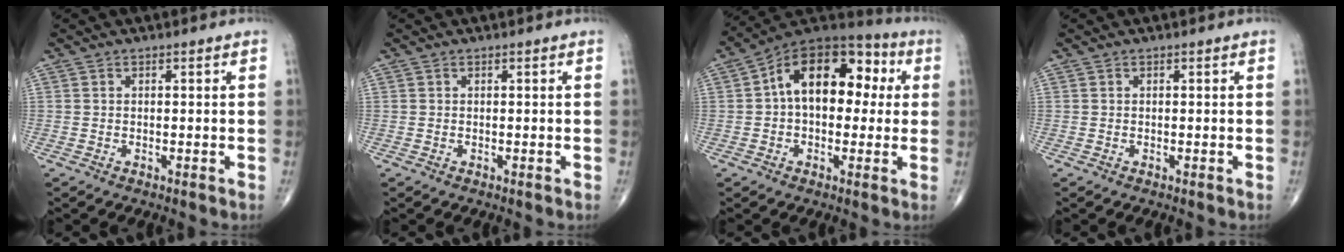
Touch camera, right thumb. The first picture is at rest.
{"total": 0.0}
{"total": 16.4, "force": [2.4, 10.4, 12.5], "torque": [-0.143, 0.043, 0.025]}
{"total": 0.0}